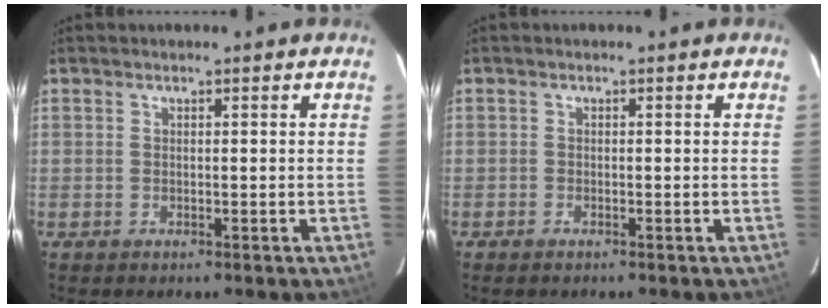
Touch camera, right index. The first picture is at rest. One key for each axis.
{"total": 0.9, "fx": -0.8, "fy": 0.4, "fz": 0.3, "tx": -0.008, "ty": -0.002, "tz": -0.017}